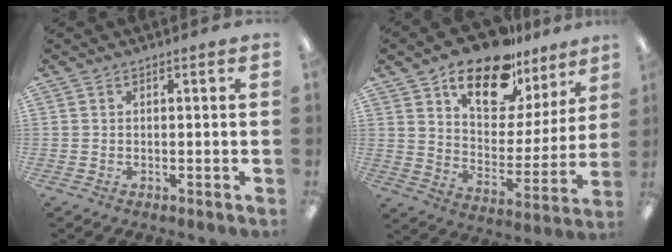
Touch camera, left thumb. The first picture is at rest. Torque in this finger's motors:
{"motor_torque": [0.84, 0.87, 1.44, -1.33, 0.31]}